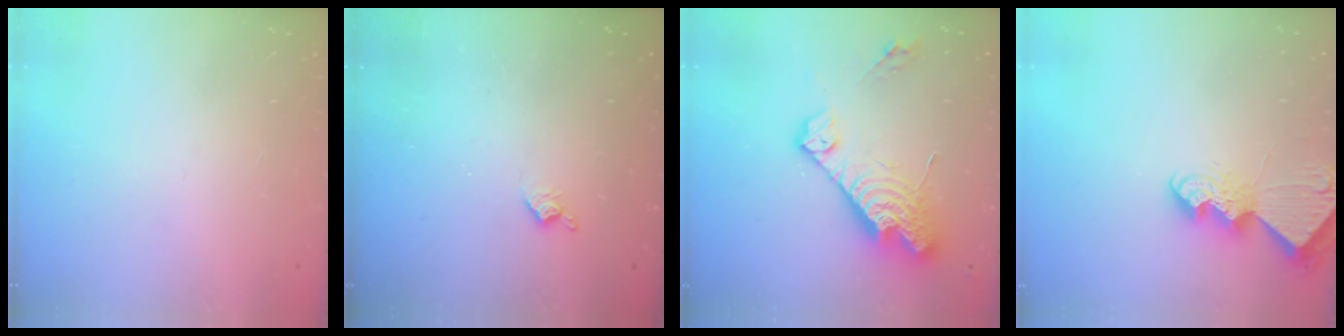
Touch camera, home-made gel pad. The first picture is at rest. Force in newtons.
{"total": 5.9, "press": 5.9, "slide": 0.8}
{"total": 17.8, "press": 17.7, "slide": 1.2}
{"total": 7.9, "press": 7.9, "slide": 0.7}